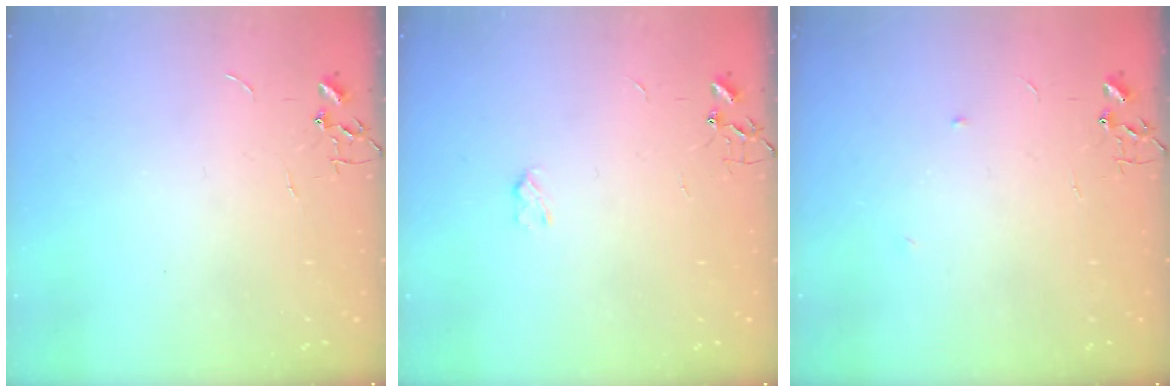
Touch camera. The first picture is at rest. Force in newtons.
{"total": 2.6, "press": 2.6, "slide": 0.5}
{"total": 4.2, "press": 4.0, "slide": 1.1}